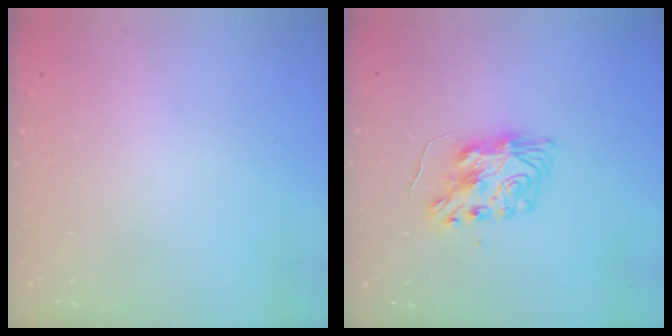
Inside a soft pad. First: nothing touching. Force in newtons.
{"total": 9.0, "press": 9.0, "slide": 0.9}